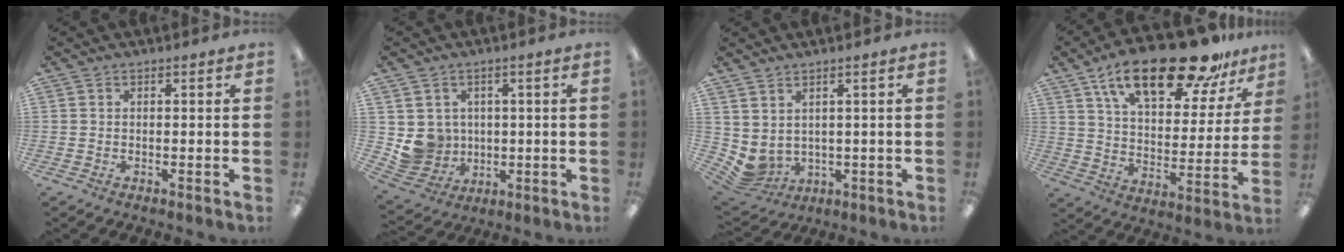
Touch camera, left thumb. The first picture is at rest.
{"total": 7.3, "force": [1.4, 7.1, 0.6], "torque": [-0.029, -0.007, 0.040]}
{"total": 3.6, "force": [1.8, 2.6, 1.6], "torque": [-0.052, -0.022, 0.033]}
{"total": 23.5, "force": [15.7, 8.9, 15.0], "torque": [-0.233, -0.089, 0.263]}